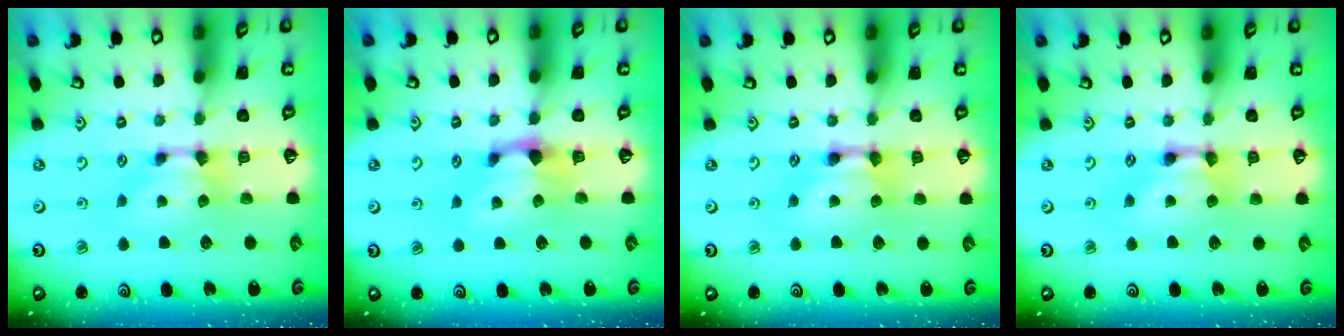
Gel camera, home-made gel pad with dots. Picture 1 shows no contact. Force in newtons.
{"total": 1.2, "press": 0.4, "slide": 1.2}
{"total": 2.2, "press": 2.2, "slide": 0.0}
{"total": 2.2, "press": 2.2, "slide": 0.1}